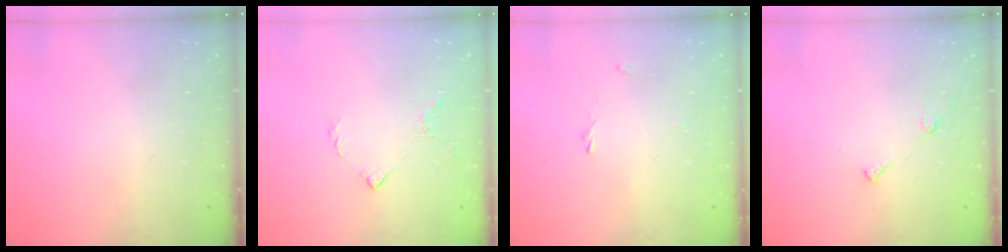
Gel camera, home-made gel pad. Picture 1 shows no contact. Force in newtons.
{"total": 4.2, "press": 4.1, "slide": 1.0}
{"total": 0.7, "press": 0.6, "slide": 0.4}
{"total": 6.5, "press": 6.5, "slide": 0.7}